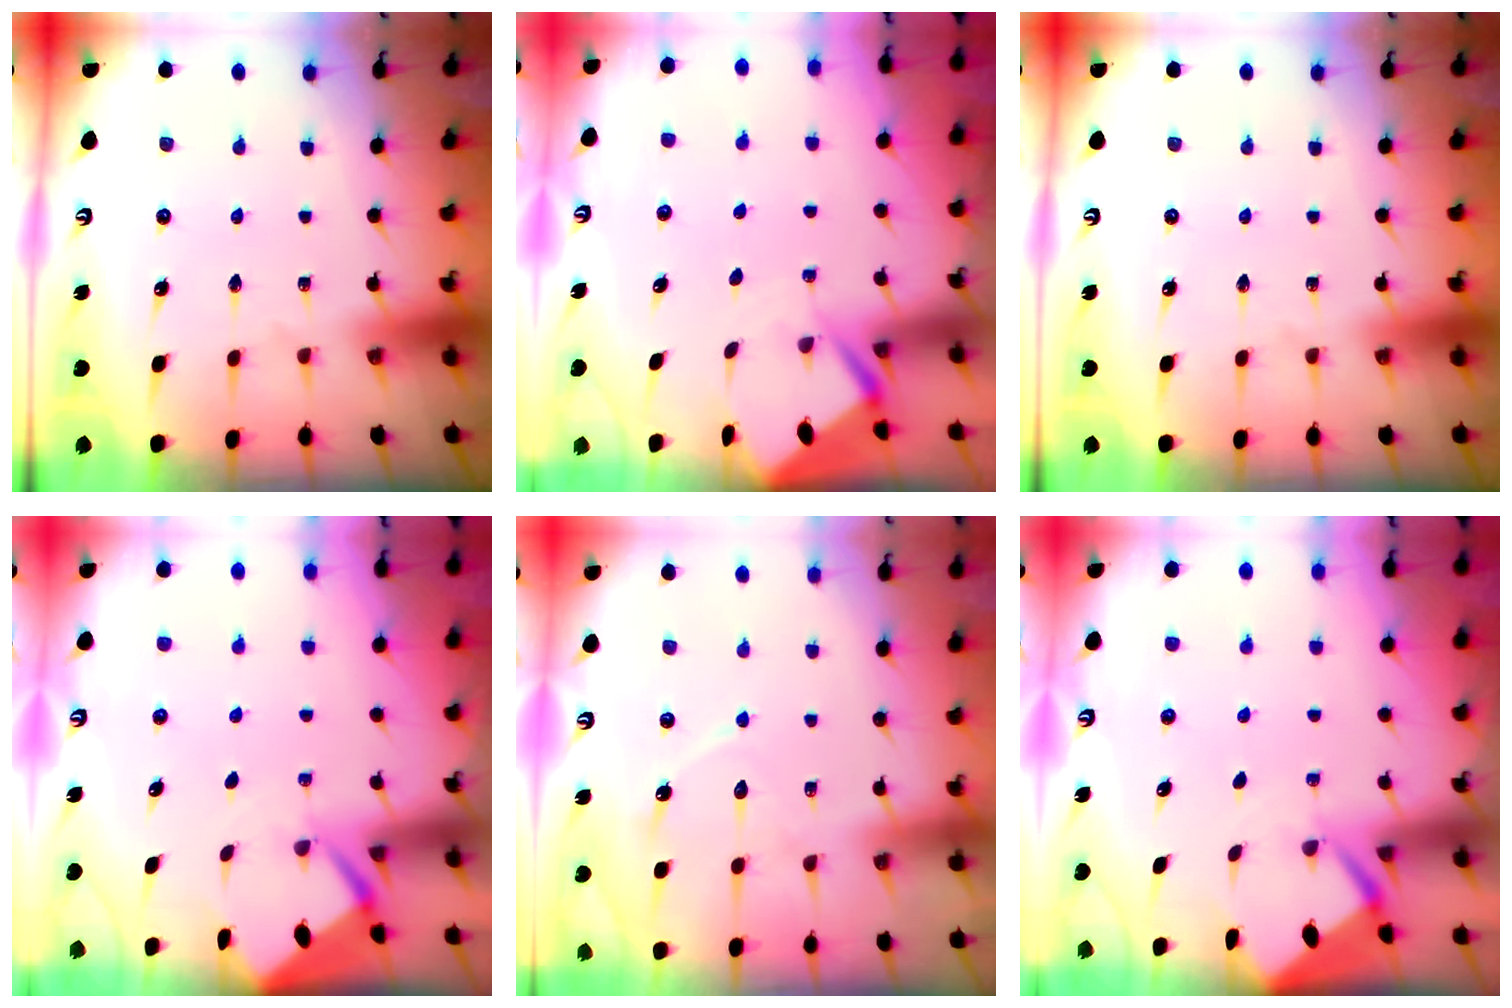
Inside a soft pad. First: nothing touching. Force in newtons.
{"total": 3.6, "press": 3.6, "slide": 0.3}
{"total": 0.0}
{"total": 2.7, "press": 2.6, "slide": 0.4}
{"total": 7.5, "press": 7.5, "slide": 0.6}
{"total": 2.7, "press": 2.6, "slide": 0.4}